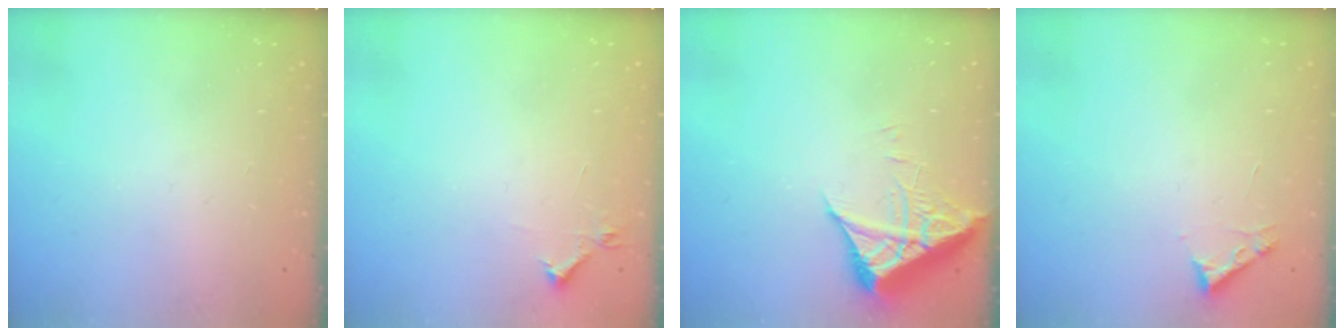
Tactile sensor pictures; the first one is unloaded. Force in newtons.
{"total": 3.9, "press": 3.8, "slide": 0.6}
{"total": 6.1, "press": 6.1, "slide": 0.7}
{"total": 2.7, "press": 2.7, "slide": 0.3}